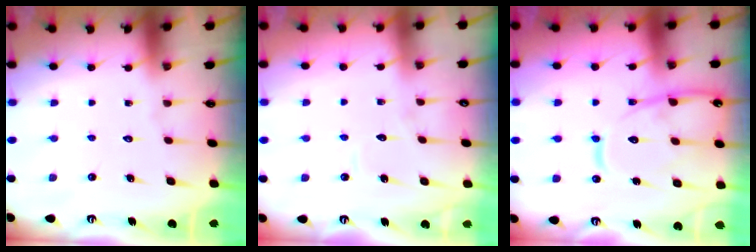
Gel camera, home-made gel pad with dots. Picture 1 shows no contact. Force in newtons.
{"total": 3.6, "press": 3.6, "slide": 0.4}
{"total": 14.2, "press": 14.2, "slide": 1.4}